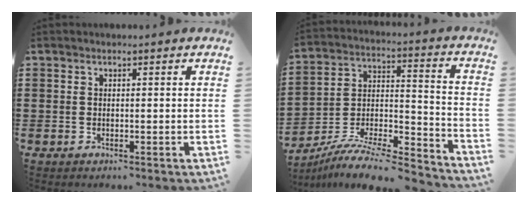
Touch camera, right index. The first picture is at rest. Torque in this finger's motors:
{"motor_torque": [0.54, 0.69, 0.72, 0.16]}